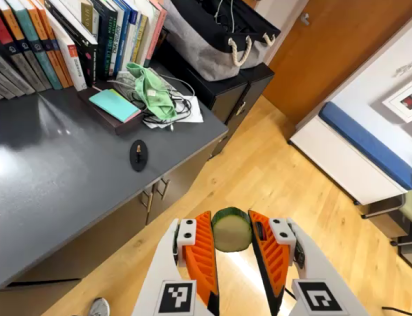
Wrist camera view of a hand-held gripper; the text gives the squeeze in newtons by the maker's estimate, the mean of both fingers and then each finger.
{"total": 9.2, "left": 9.3, "right": 9.2}